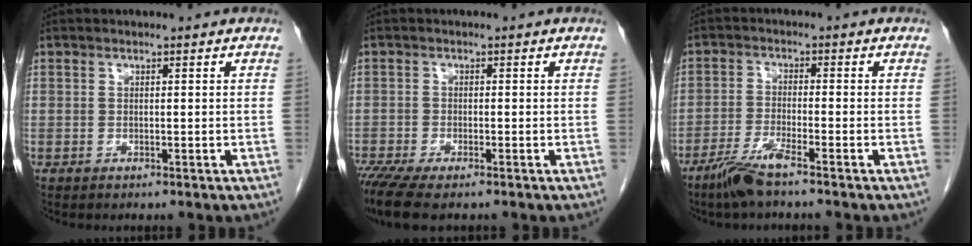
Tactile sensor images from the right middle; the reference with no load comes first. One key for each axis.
{"total": 6.3, "fx": -4.8, "fy": 1.1, "fz": 3.9, "tx": -0.068, "ty": -0.017, "tz": -0.082}
{"total": 5.2, "fx": -3.9, "fy": -0.1, "fz": 3.4, "tx": -0.075, "ty": -0.013, "tz": -0.081}